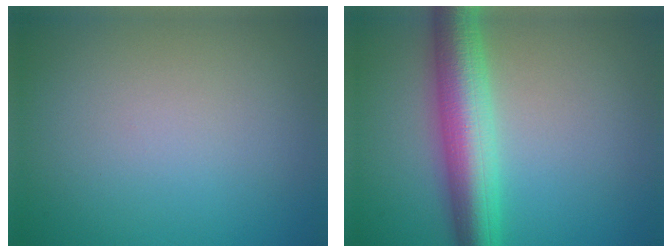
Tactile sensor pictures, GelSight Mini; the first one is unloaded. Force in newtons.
{"total": 7.1, "press": 7.1, "slide": 0.1}